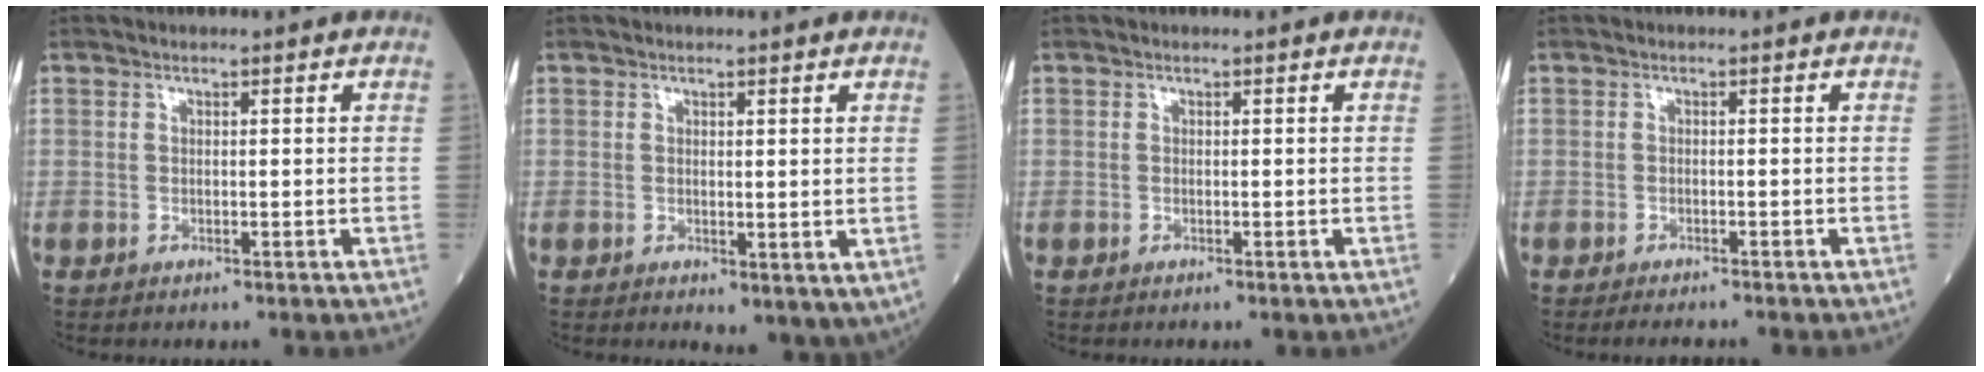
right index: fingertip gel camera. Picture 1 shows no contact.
{"total": 3.7, "force": [0.4, 1.9, 3.1], "torque": [-0.041, -0.014, 0.016]}
{"total": 0.0}
{"total": 3.3, "force": [-3.0, 0.5, 1.2], "torque": [-0.012, -0.006, -0.040]}